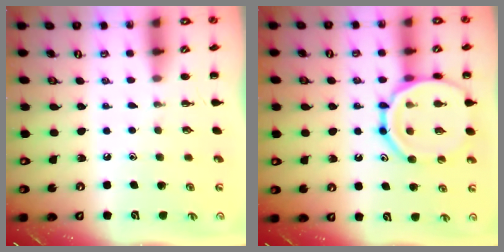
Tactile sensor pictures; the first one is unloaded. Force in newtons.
{"total": 17.5, "press": 17.4, "slide": 2.5}